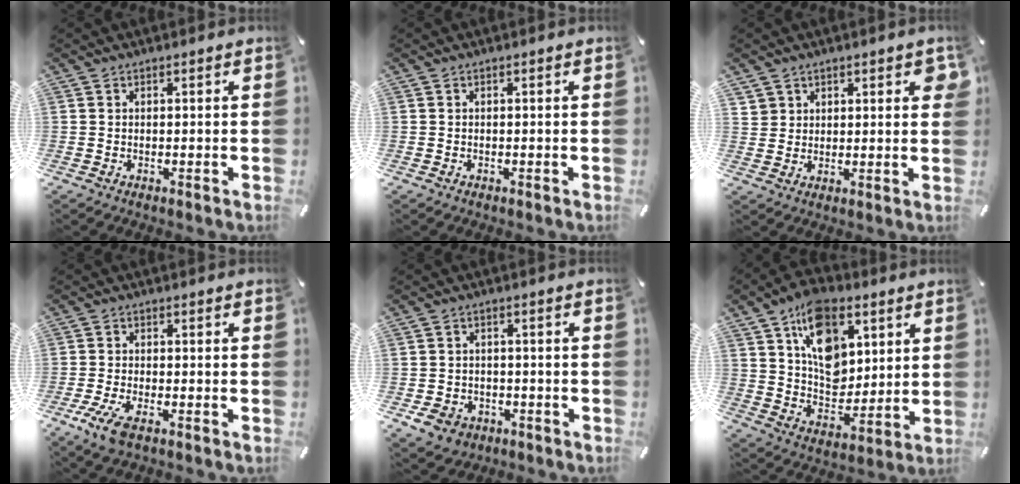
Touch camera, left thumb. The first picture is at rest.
{"total": 0.0}
{"total": 4.3, "force": [2.7, 3.1, 1.3], "torque": [-0.012, -0.008, 0.046]}
{"total": 4.9, "force": [-2.8, 1.8, 3.6], "torque": [-0.089, -0.005, -0.053]}
{"total": 5.3, "force": [-2.5, 4.4, 1.6], "torque": [-0.031, 0.011, -0.047]}
{"total": 15.6, "force": [7.4, 10.9, 8.3], "torque": [-0.134, -0.031, 0.141]}